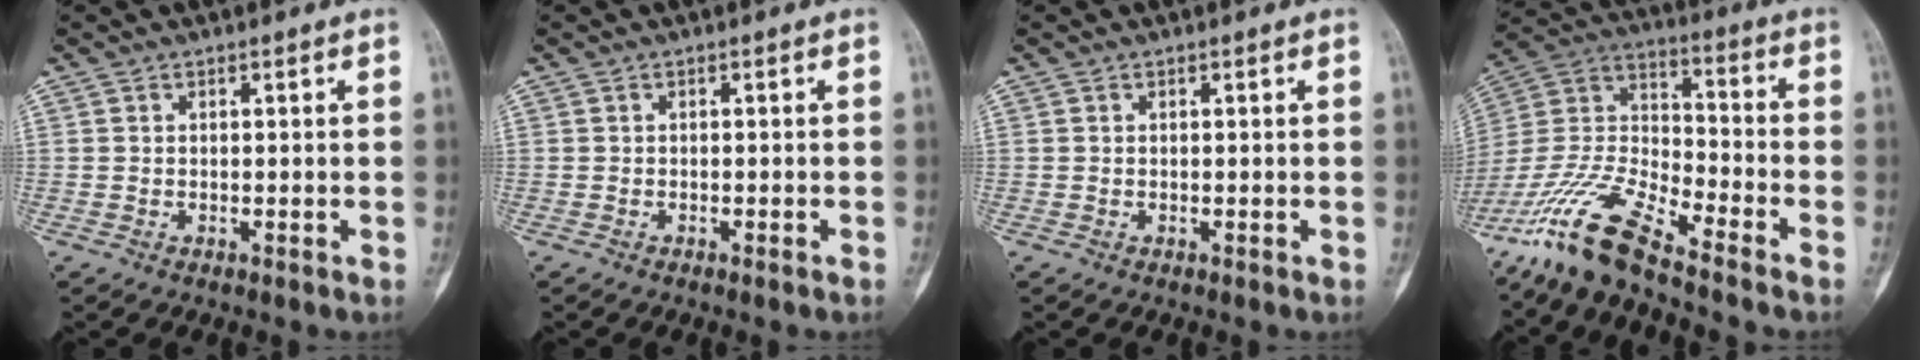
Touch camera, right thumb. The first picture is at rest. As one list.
[{"total": 0.7, "force": [-0.5, 0.0, 0.5], "torque": [-0.011, 0.003, -0.002]}, {"total": 0.0}, {"total": 14.8, "force": [-11.9, 2.3, 8.4], "torque": [-0.187, 0.058, -0.239]}]